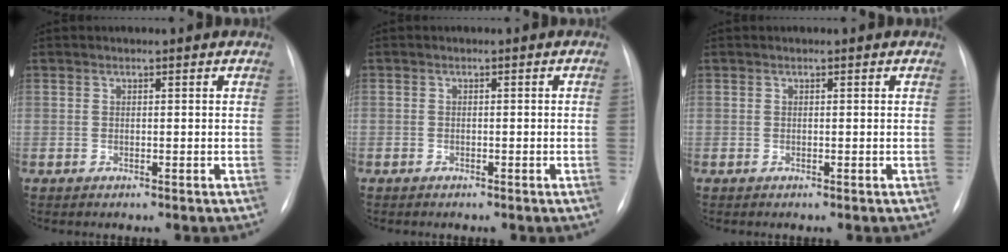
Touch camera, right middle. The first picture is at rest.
{"total": 0.7, "force": [-0.2, -0.2, 0.6], "torque": [-0.009, 0.003, -0.002]}
{"total": 0.0}